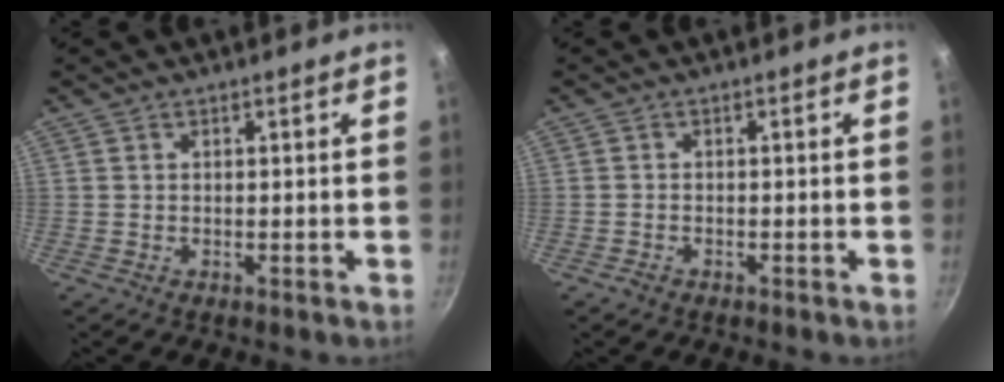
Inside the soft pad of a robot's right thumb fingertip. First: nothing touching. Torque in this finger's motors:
{"motor_torque": [-0.30, -0.08, -0.25, 0.10, -0.02]}